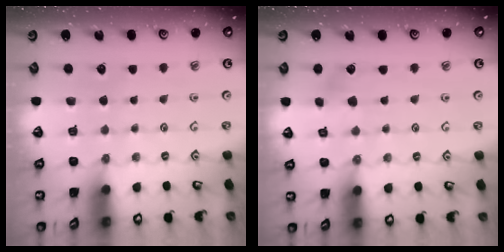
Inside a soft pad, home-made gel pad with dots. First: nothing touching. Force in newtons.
{"total": 2.9, "press": 2.9, "slide": 0.3}